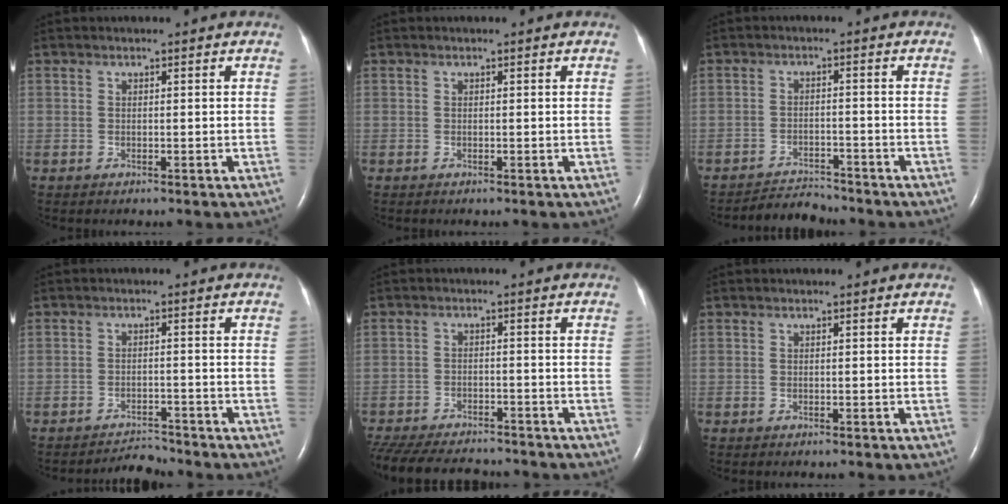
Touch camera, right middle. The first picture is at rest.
{"total": 0.0}
{"total": 3.7, "force": [-3.6, 0.1, -0.7], "torque": [0.007, -0.012, -0.059]}
{"total": 2.8, "force": [-2.7, -0.1, -0.5], "torque": [0.007, -0.013, -0.041]}
{"total": 17.3, "force": [-15.0, 5.1, 7.0], "torque": [-0.194, -0.029, -0.215]}
{"total": 0.0}